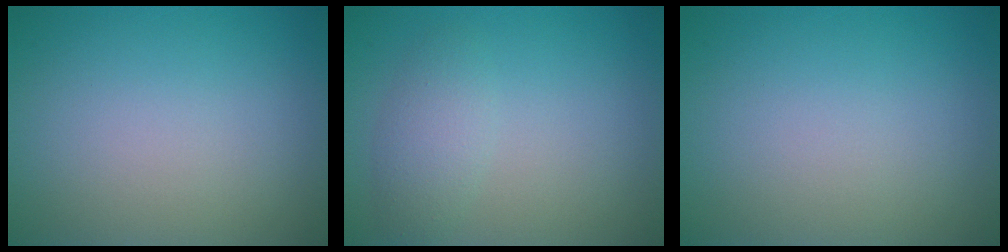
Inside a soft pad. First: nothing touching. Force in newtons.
{"total": 2.2, "press": 2.2, "slide": 0.0}
{"total": 0.0}